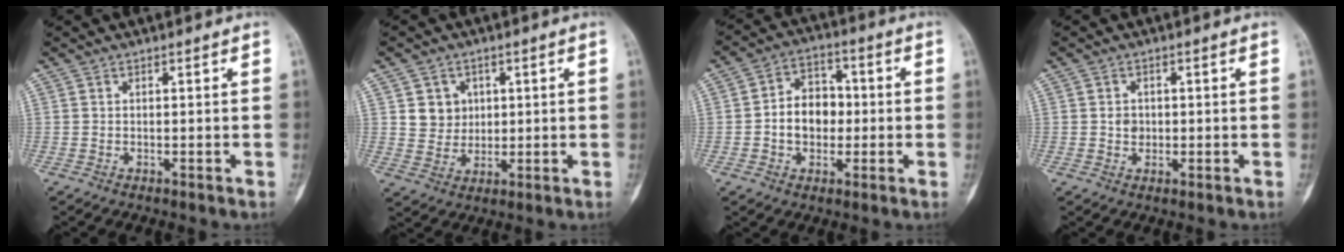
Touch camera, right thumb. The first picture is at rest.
{"total": 5.7, "force": [1.7, 5.2, 1.6], "torque": [0.003, -0.005, 0.031]}
{"total": 9.3, "force": [-0.7, 7.1, 5.9], "torque": [-0.063, 0.025, -0.018]}
{"total": 2.2, "force": [0.0, 1.9, 1.1], "torque": [-0.005, 0.004, 0.003]}